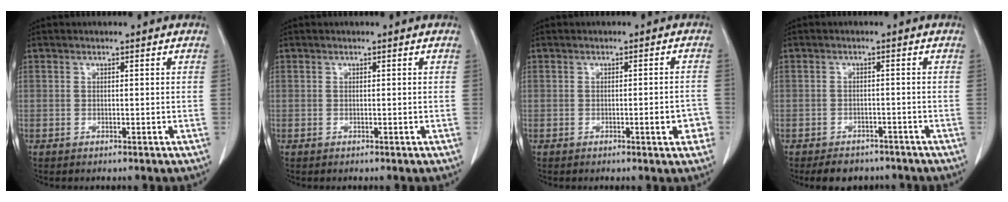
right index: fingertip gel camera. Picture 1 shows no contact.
{"total": 0.0}
{"total": 3.5, "force": [-1.5, 0.7, 3.1], "torque": [-0.033, 0.000, -0.019]}
{"total": 5.5, "force": [-4.6, 2.8, 1.3], "torque": [-0.015, 0.004, -0.059]}